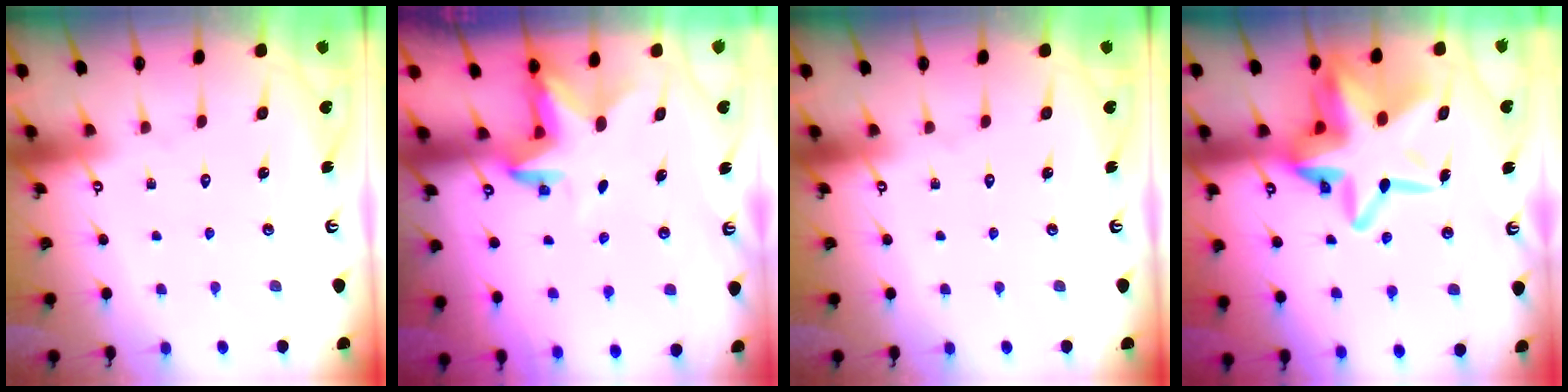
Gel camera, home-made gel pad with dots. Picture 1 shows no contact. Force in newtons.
{"total": 2.9, "press": 2.9, "slide": 0.1}
{"total": 0.0}
{"total": 19.9, "press": 19.6, "slide": 3.7}